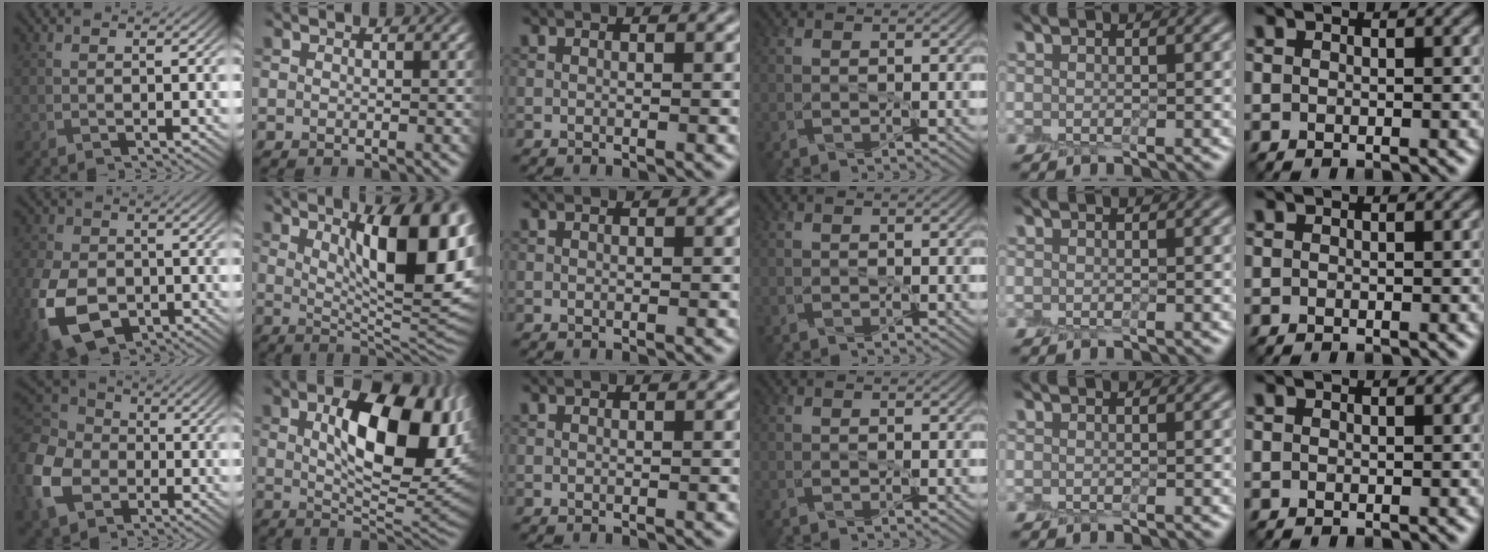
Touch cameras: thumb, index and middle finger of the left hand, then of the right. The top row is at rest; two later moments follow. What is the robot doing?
{"motion": "peel", "object": "postage stamp"}